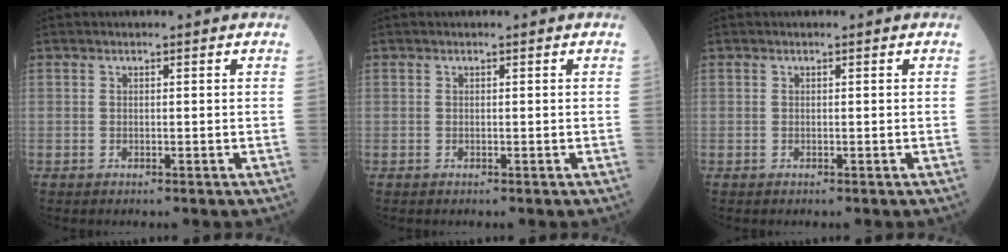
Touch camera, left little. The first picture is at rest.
{"total": 0.0}
{"total": 0.0}